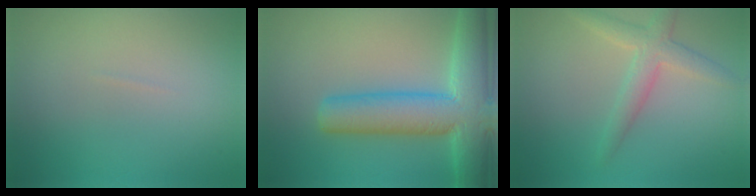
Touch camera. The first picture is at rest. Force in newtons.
{"total": 8.9, "press": 8.9, "slide": 0.4}
{"total": 2.8, "press": 2.8, "slide": 0.1}